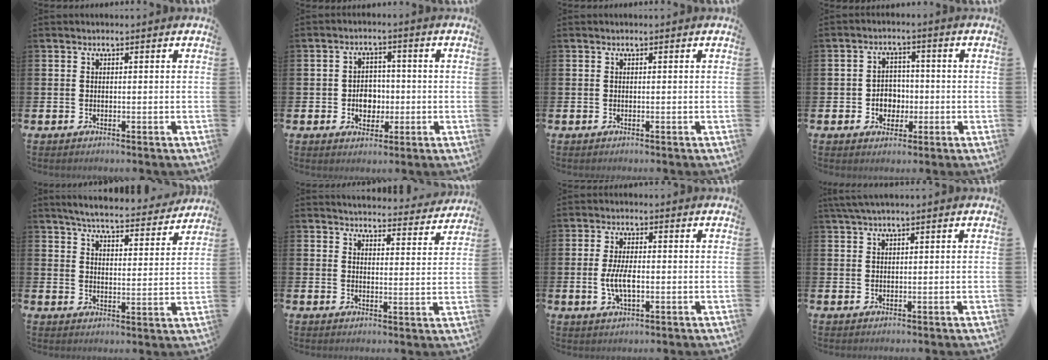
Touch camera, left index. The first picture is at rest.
{"total": 3.9, "force": [-0.7, 3.3, 2.1], "torque": [-0.026, 0.000, -0.022]}
{"total": 0.0}
{"total": 3.5, "force": [-0.7, 3.1, 1.3], "torque": [-0.021, 0.000, -0.023]}
{"total": 5.7, "force": [5.5, 0.4, 1.5], "torque": [-0.040, -0.039, 0.091]}
{"total": 4.5, "force": [4.4, 0.6, 0.2], "torque": [-0.004, -0.039, 0.074]}
{"total": 4.6, "force": [-0.5, 2.0, 4.1], "torque": [-0.074, -0.001, -0.013]}
{"total": 1.9, "force": [1.5, -0.1, 1.2], "torque": [-0.028, 0.003, 0.028]}